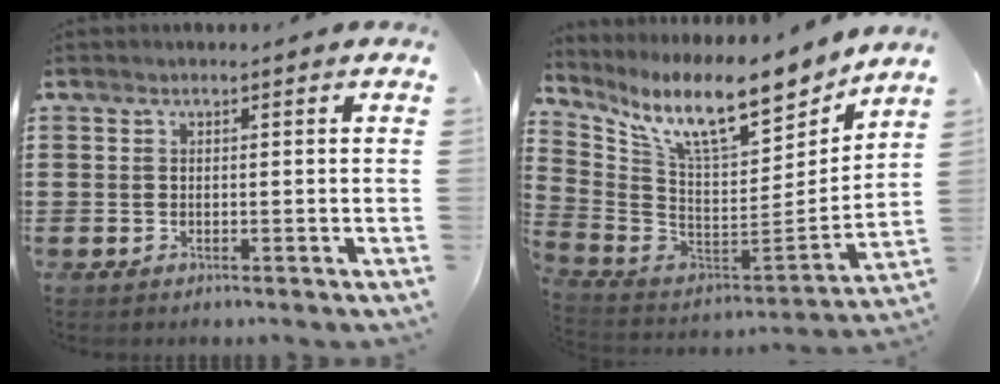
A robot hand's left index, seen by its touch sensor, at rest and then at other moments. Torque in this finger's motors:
{"motor_torque": [2.14, 0.00, 0.64, 0.21]}